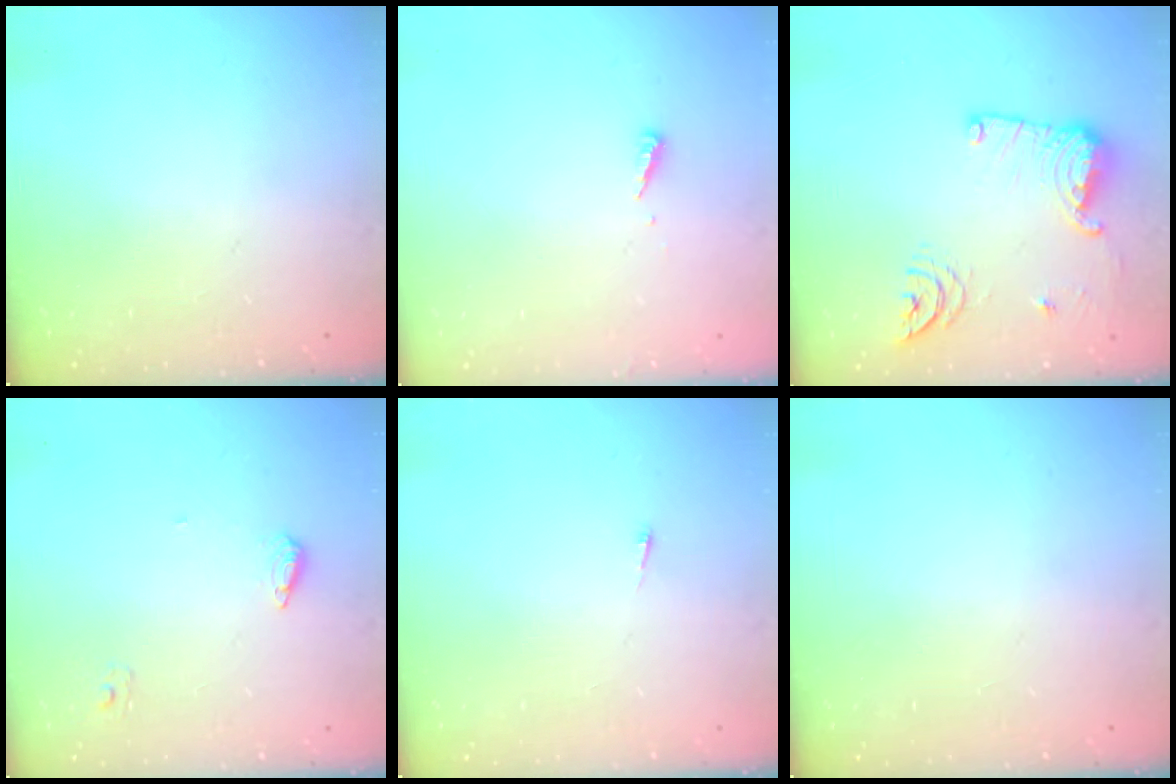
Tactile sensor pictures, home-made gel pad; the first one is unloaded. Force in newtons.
{"total": 3.5, "press": 3.5, "slide": 0.2}
{"total": 14.3, "press": 14.2, "slide": 1.4}
{"total": 7.0, "press": 7.0, "slide": 0.5}
{"total": 2.6, "press": 2.5, "slide": 0.3}
{"total": 0.9, "press": 0.9, "slide": 0.0}